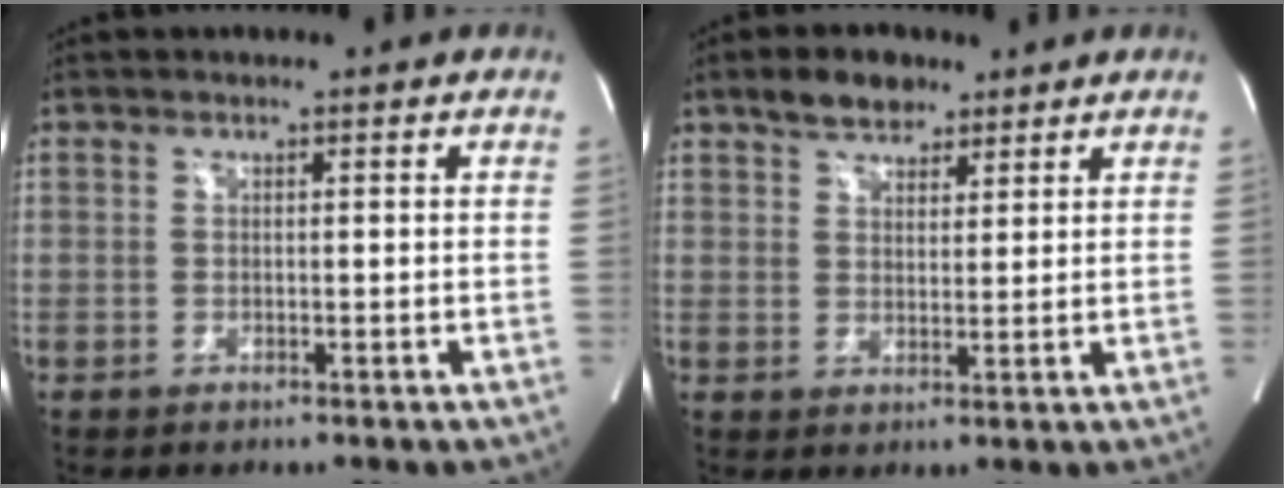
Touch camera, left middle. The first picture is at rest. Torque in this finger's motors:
{"motor_torque": [0.10, -0.06, -0.01, 0.01]}